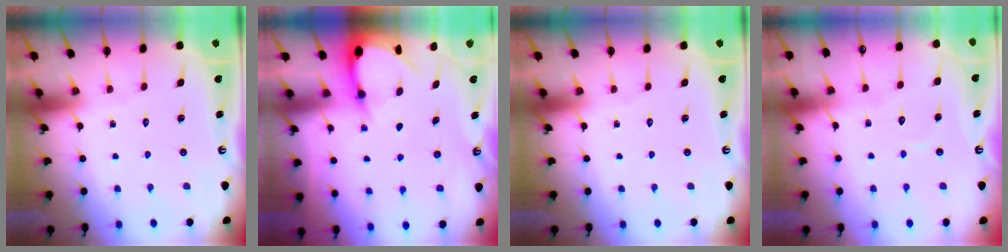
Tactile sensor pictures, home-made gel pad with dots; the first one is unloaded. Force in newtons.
{"total": 3.3, "press": 3.3, "slide": 0.4}
{"total": 0.0}
{"total": 4.1, "press": 4.1, "slide": 0.4}